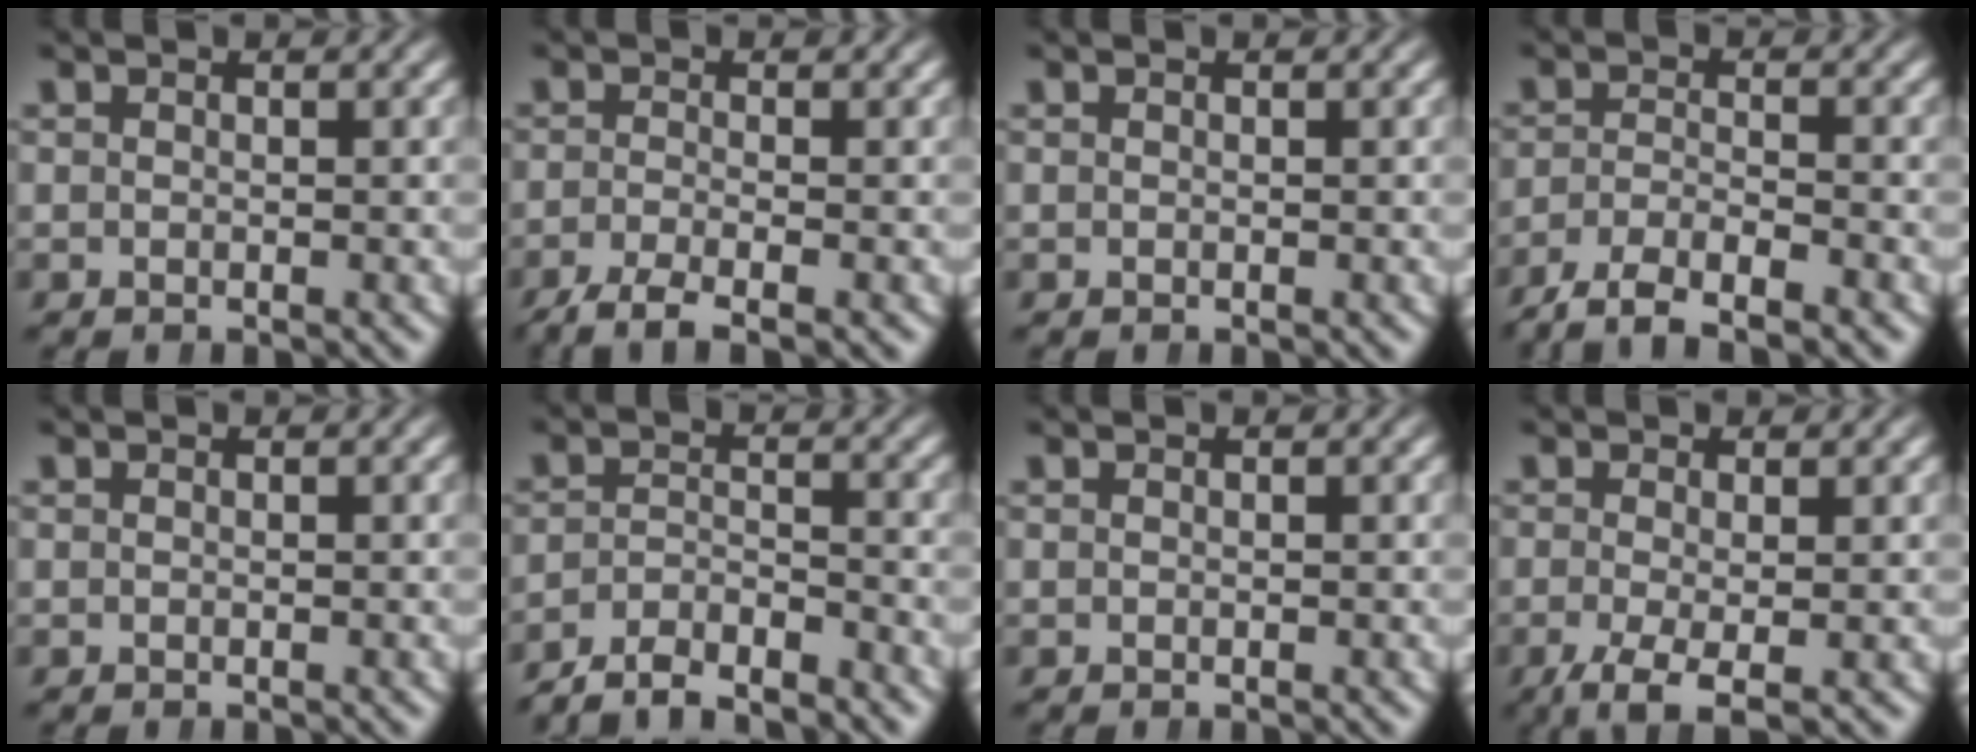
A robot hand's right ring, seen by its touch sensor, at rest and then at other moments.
{"total": 4.8, "force": [-3.5, 1.5, 2.8], "torque": [-0.051, -0.017, -0.051]}
{"total": 0.0}
{"total": 6.0, "force": [-4.7, 2.0, 3.1], "torque": [-0.044, -0.018, -0.069]}
{"total": 0.0}
{"total": 5.3, "force": [-4.7, 1.7, 1.7], "torque": [-0.022, -0.013, -0.079]}
{"total": 0.0}
{"total": 4.5, "force": [-2.8, 1.7, 3.0], "torque": [-0.072, -0.038, -0.029]}